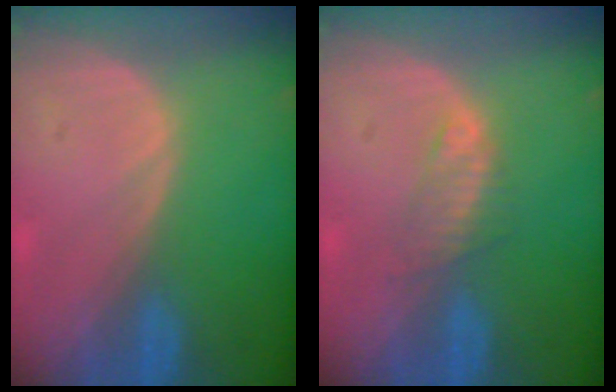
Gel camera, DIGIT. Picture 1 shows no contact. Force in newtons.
{"total": 2.5, "press": 2.4, "slide": 0.3}